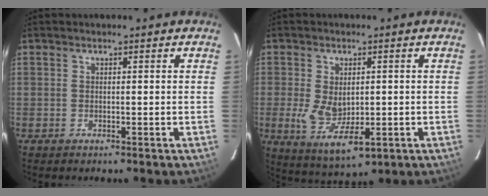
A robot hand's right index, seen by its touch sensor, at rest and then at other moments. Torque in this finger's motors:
{"motor_torque": [0.57, 0.12, 0.18, 0.11]}